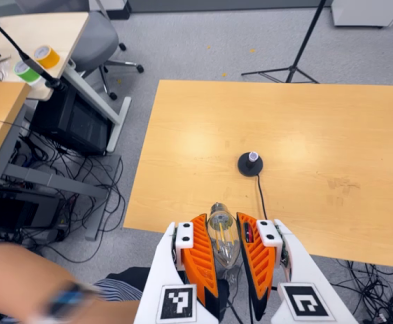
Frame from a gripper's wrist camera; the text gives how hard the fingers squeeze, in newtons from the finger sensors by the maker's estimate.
{"total": 21.1, "left": 23.5, "right": 18.8}